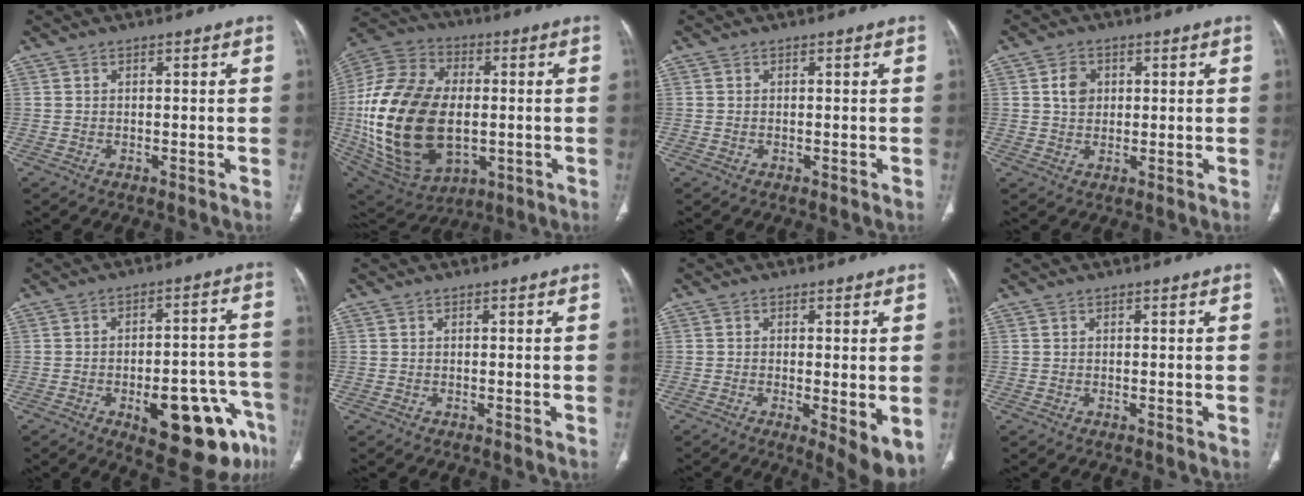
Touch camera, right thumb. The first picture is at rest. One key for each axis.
{"total": 29.2, "fx": -1.9, "fy": 18.2, "fz": 22.7, "tx": -0.459, "ty": -0.002, "tz": -0.009}
{"total": 0.0}
{"total": 4.0, "fx": 1.0, "fy": 3.2, "fz": 2.1, "tx": -0.023, "ty": -0.002, "tz": 0.016}
{"total": 18.3, "fx": -8.6, "fy": 6.8, "fz": 14.6, "tx": -0.130, "ty": 0.049, "tz": -0.100}
{"total": 0.0}
{"total": 7.3, "fx": -1.5, "fy": 2.0, "fz": 6.8, "tx": -0.101, "ty": -0.022, "tz": -0.022}
{"total": 0.0}